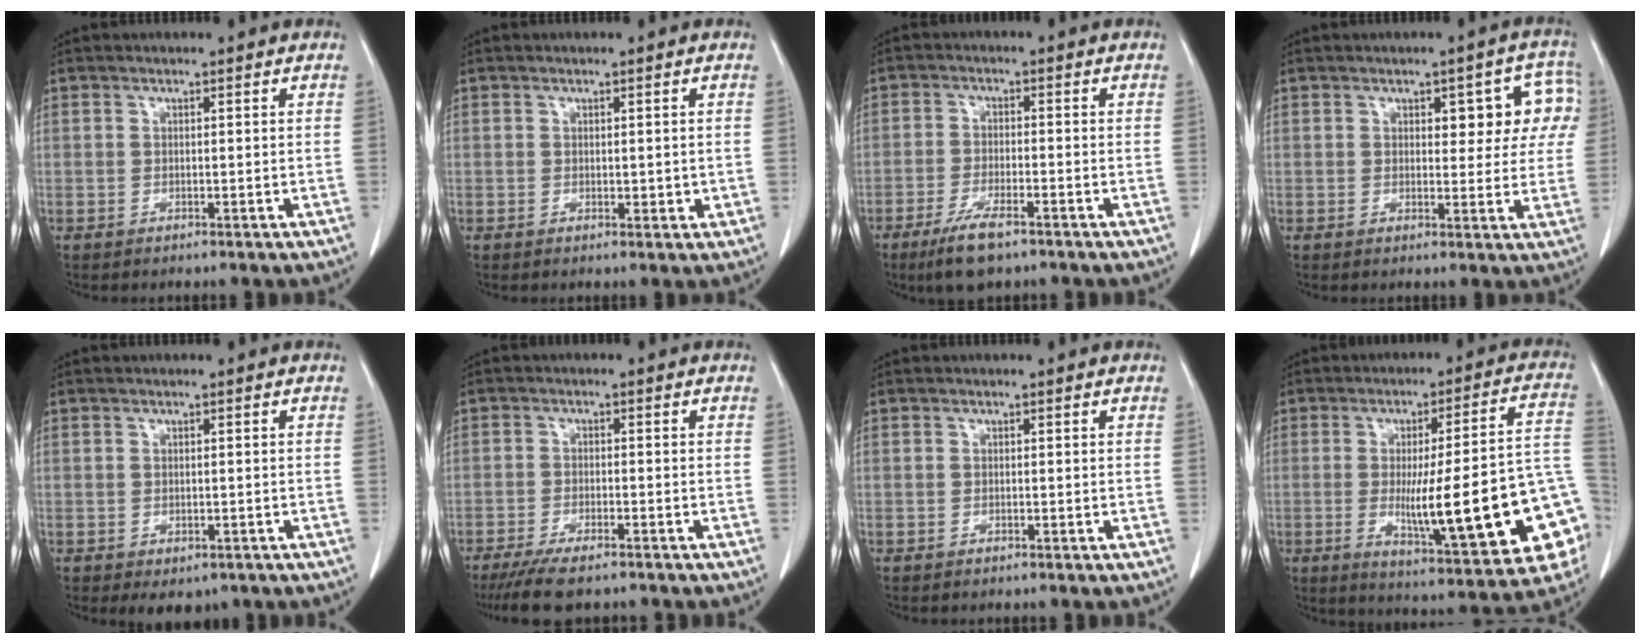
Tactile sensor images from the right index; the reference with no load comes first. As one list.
[{"total": 1.6, "force": [0.0, 0.9, 1.3], "torque": [-0.014, -0.003, 0.003]}, {"total": 6.7, "force": [-4.6, 1.3, 4.8], "torque": [-0.099, -0.016, -0.075]}, {"total": 7.2, "force": [2.2, 3.4, 5.9], "torque": [-0.050, 0.024, 0.024]}, {"total": 3.1, "force": [-1.8, 1.9, 1.5], "torque": [-0.010, -0.002, -0.015]}, {"total": 7.4, "force": [-6.0, 1.4, 4.1], "torque": [-0.070, -0.018, -0.097]}, {"total": 0.0}, {"total": 23.3, "force": [-4.6, 2.7, 22.7], "torque": [-0.251, 0.009, -0.053]}]